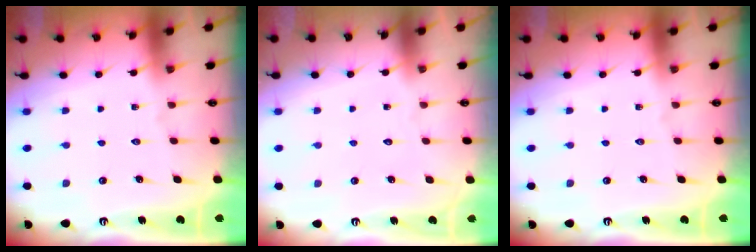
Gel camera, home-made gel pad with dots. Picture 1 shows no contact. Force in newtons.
{"total": 1.6, "press": 1.6, "slide": 0.1}
{"total": 0.0}